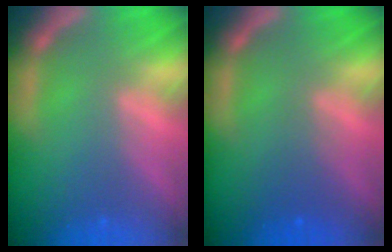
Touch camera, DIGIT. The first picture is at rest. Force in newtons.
{"total": 2.0}